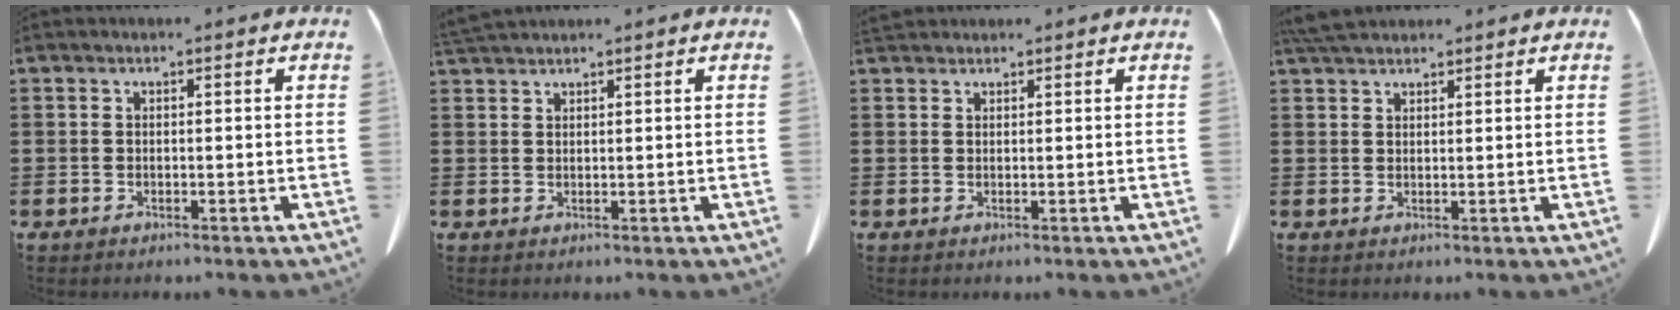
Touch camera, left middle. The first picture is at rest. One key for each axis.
{"total": 1.9, "fx": 1.9, "fy": 0.0, "fz": 0.4, "tx": -0.014, "ty": 0.000, "tz": 0.039}
{"total": 1.4, "fx": 1.3, "fy": 0.3, "fz": 0.3, "tx": -0.010, "ty": 0.000, "tz": 0.028}
{"total": 3.5, "fx": 3.2, "fy": 0.7, "fz": 1.3, "tx": -0.035, "ty": -0.003, "tz": 0.063}